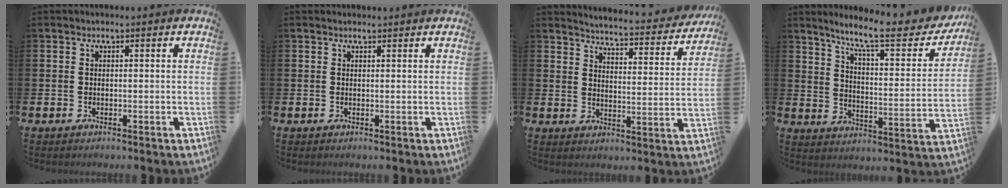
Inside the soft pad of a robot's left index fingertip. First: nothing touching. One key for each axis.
{"total": 0.7, "fx": 0.7, "fy": 0.1, "fz": 0.2, "tx": 0.004, "ty": -0.002, "tz": 0.011}
{"total": 4.4, "fx": 4.3, "fy": 0.3, "fz": 0.8, "tx": -0.032, "ty": -0.040, "tz": 0.066}
{"total": 10.4, "fx": 8.6, "fy": 1.7, "fz": 5.6, "tx": -0.119, "ty": -0.055, "tz": 0.136}